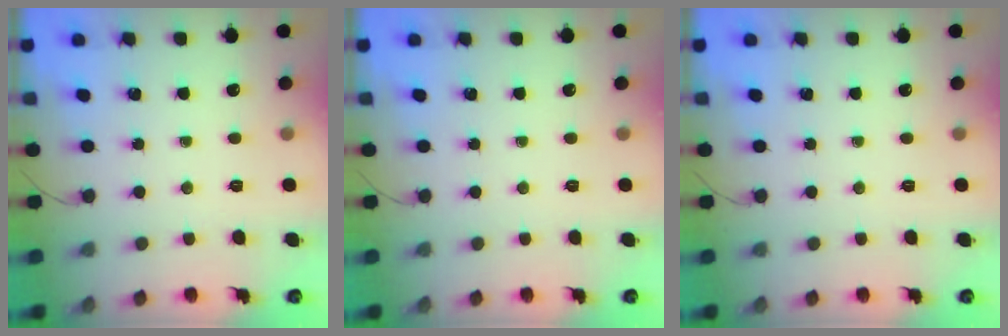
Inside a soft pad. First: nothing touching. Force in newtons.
{"total": 0.0}
{"total": 0.0}